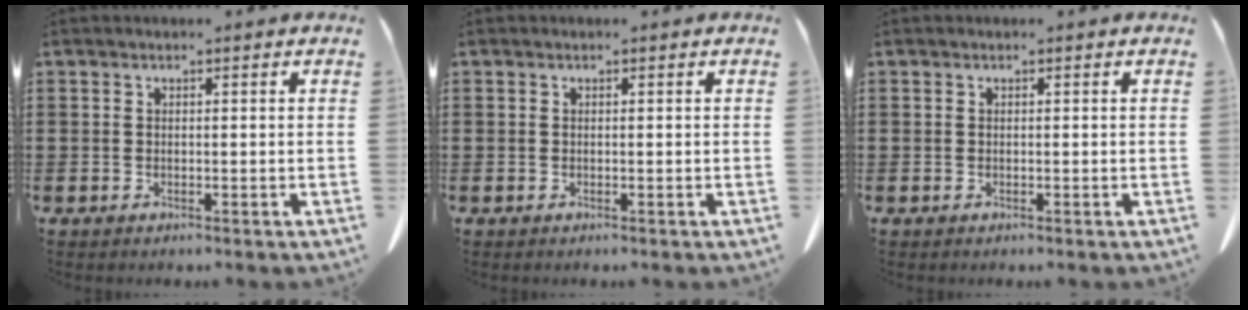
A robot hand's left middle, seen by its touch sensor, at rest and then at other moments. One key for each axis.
{"total": 0.0}
{"total": 0.0}